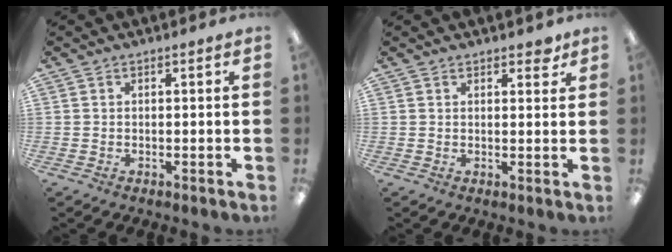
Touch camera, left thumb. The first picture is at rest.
{"total": 2.4, "force": [2.0, 1.1, 0.9], "torque": [0.003, -0.010, 0.031]}